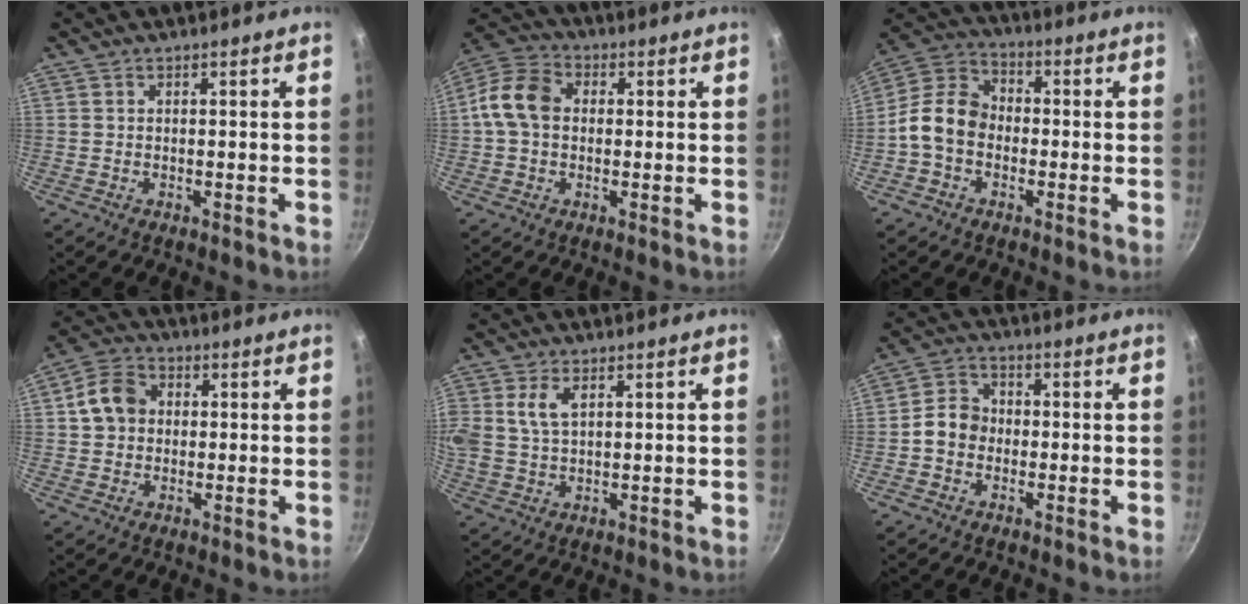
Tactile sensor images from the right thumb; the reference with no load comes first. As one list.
[{"total": 9.8, "force": [0.5, 7.5, 6.3], "torque": [-0.101, 0.025, -0.009]}, {"total": 10.2, "force": [-2.1, 7.9, 6.2], "torque": [-0.088, 0.036, -0.064]}, {"total": 7.8, "force": [0.9, 6.4, 4.3], "torque": [-0.057, 0.016, 0.003]}, {"total": 7.3, "force": [2.5, 4.6, 5.1], "torque": [-0.104, 0.005, 0.049]}, {"total": 6.2, "force": [-1.0, 5.2, 3.1], "torque": [-0.025, 0.021, -0.032]}]